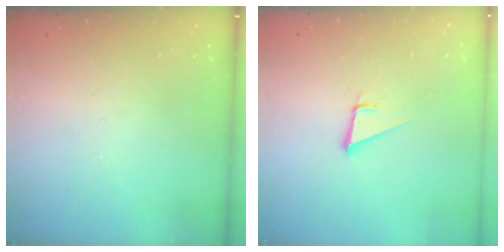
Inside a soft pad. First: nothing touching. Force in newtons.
{"total": 5.0, "press": 4.4, "slide": 2.4}